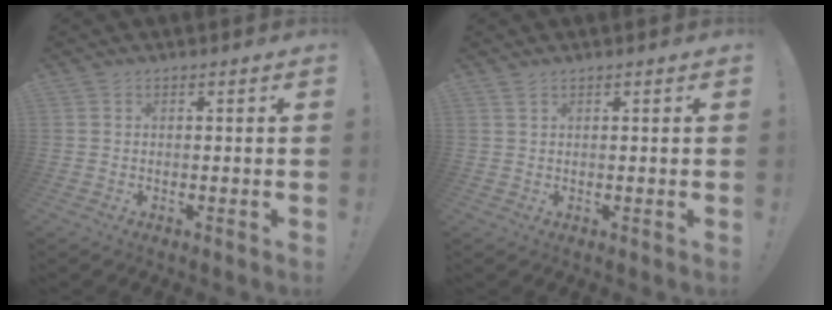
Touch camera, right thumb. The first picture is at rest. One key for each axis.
{"total": 1.2, "fx": 0.9, "fy": 0.3, "fz": 0.8, "tx": -0.018, "ty": 0.001, "tz": 0.017}